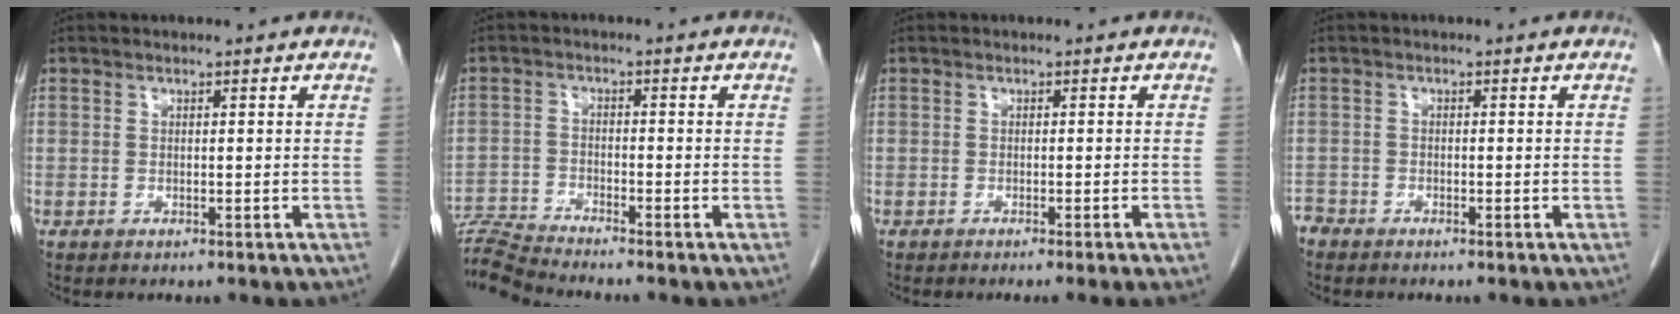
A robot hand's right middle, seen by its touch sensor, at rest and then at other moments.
{"total": 6.6, "force": [-6.3, -1.9, 0.6], "torque": [-0.014, -0.005, -0.120]}
{"total": 3.0, "force": [-2.2, -1.0, 1.7], "torque": [-0.018, 0.001, -0.028]}
{"total": 2.0, "force": [-1.9, 0.6, -0.1], "torque": [0.002, -0.002, -0.037]}